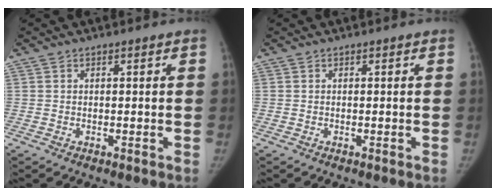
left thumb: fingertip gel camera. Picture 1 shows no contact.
{"total": 0.0}